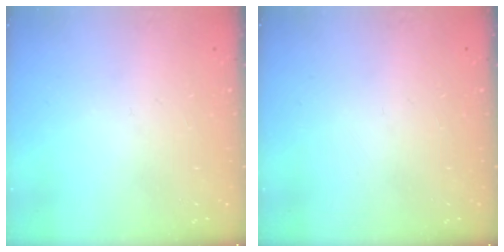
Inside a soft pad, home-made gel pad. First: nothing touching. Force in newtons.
{"total": 0.0}